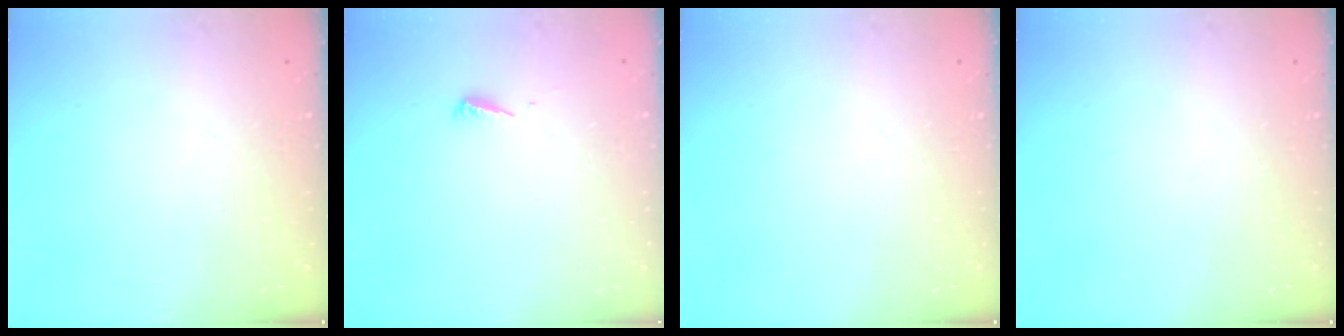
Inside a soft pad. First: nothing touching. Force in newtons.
{"total": 2.5, "press": 2.5, "slide": 0.1}
{"total": 0.0}
{"total": 0.0}